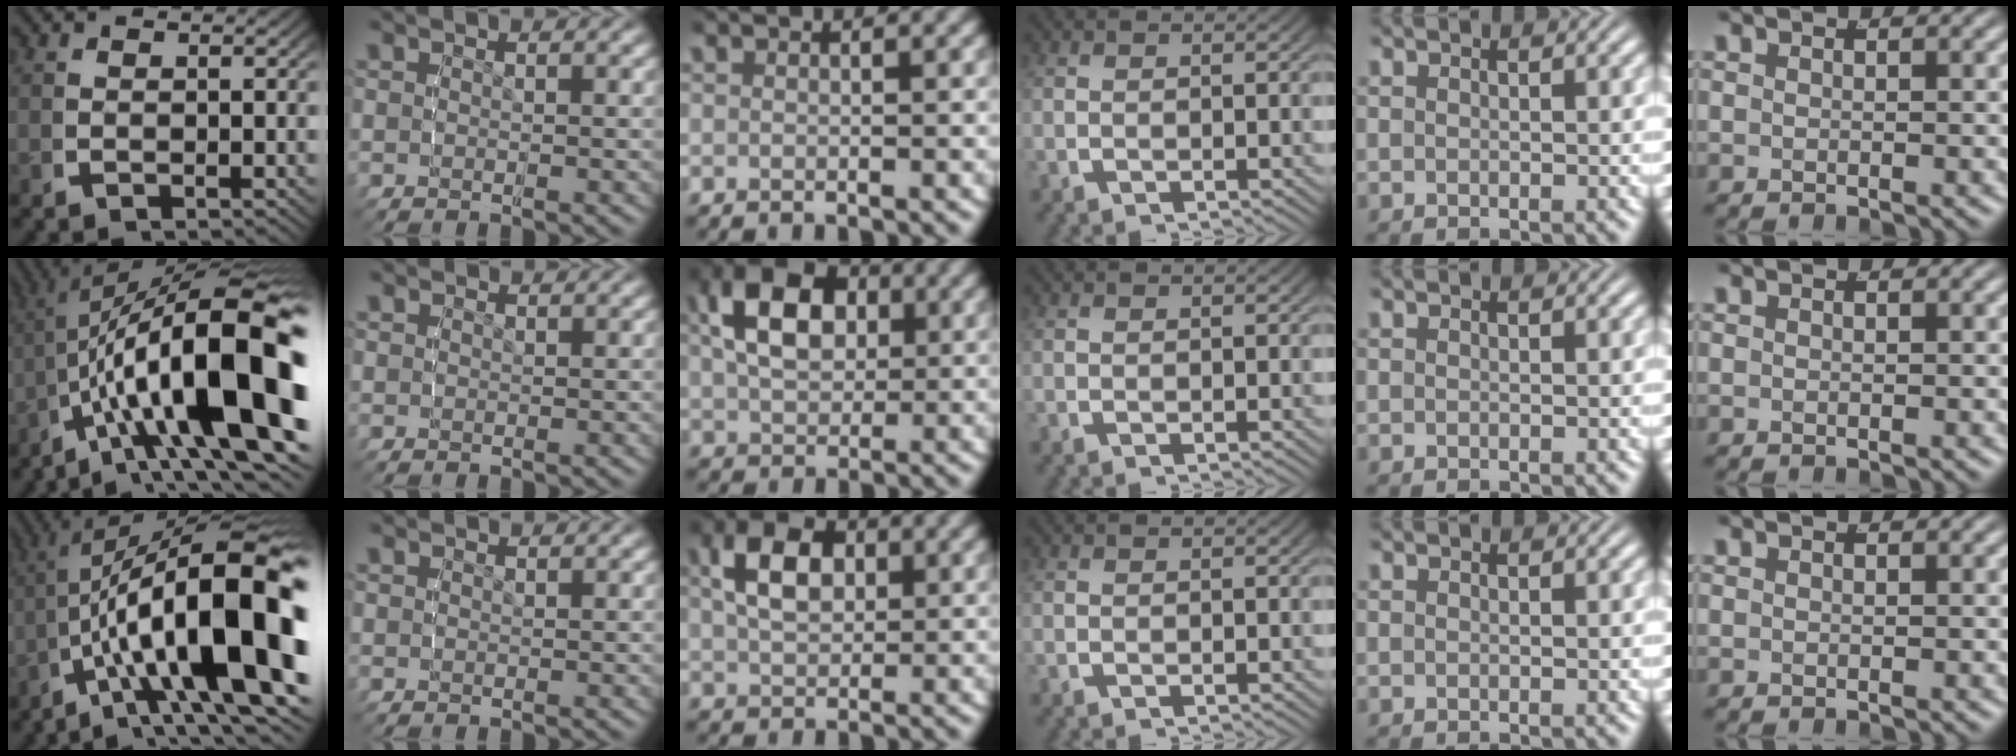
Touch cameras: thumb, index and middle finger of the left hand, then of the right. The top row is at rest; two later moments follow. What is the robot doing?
{"motion": "lift_and_place", "object": "toy banana"}